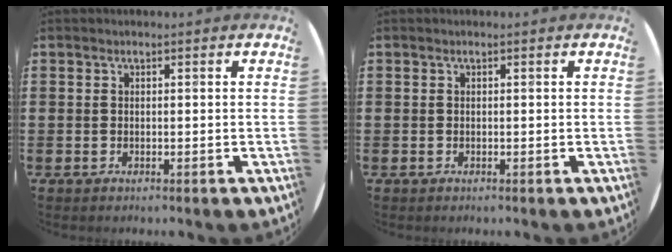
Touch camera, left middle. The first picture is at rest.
{"total": 0.0}